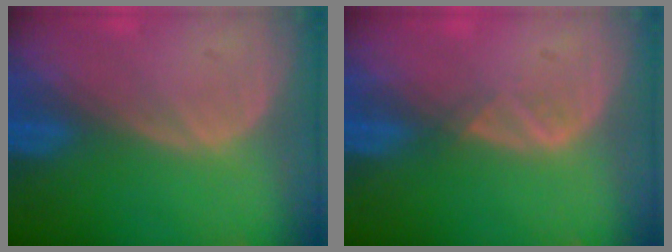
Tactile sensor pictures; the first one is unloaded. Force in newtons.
{"total": 1.3, "press": 1.2, "slide": 0.7}